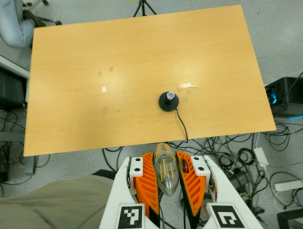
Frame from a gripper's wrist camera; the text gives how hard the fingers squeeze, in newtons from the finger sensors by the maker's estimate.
{"total": 21.5, "left": 23.7, "right": 19.3}